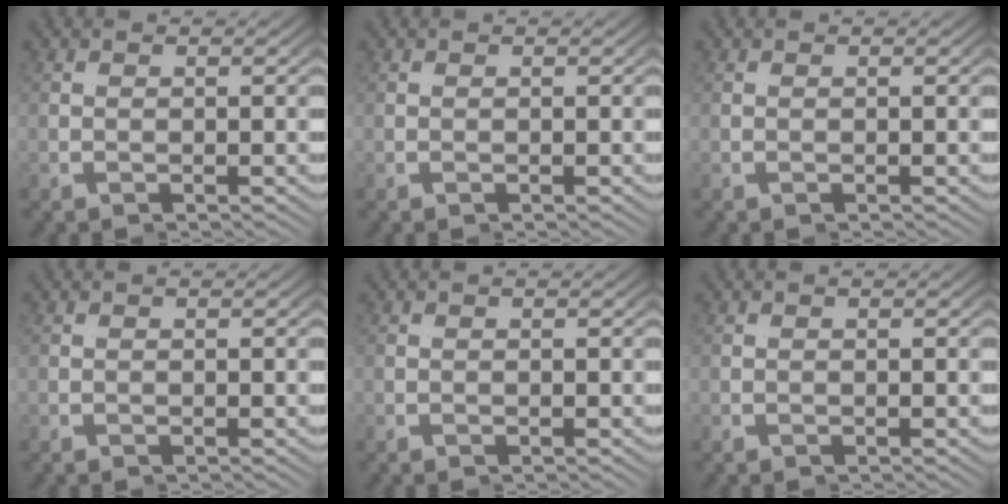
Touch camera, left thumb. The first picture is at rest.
{"total": 0.0}
{"total": 0.0}
{"total": 0.0}
{"total": 0.0}
{"total": 0.0}